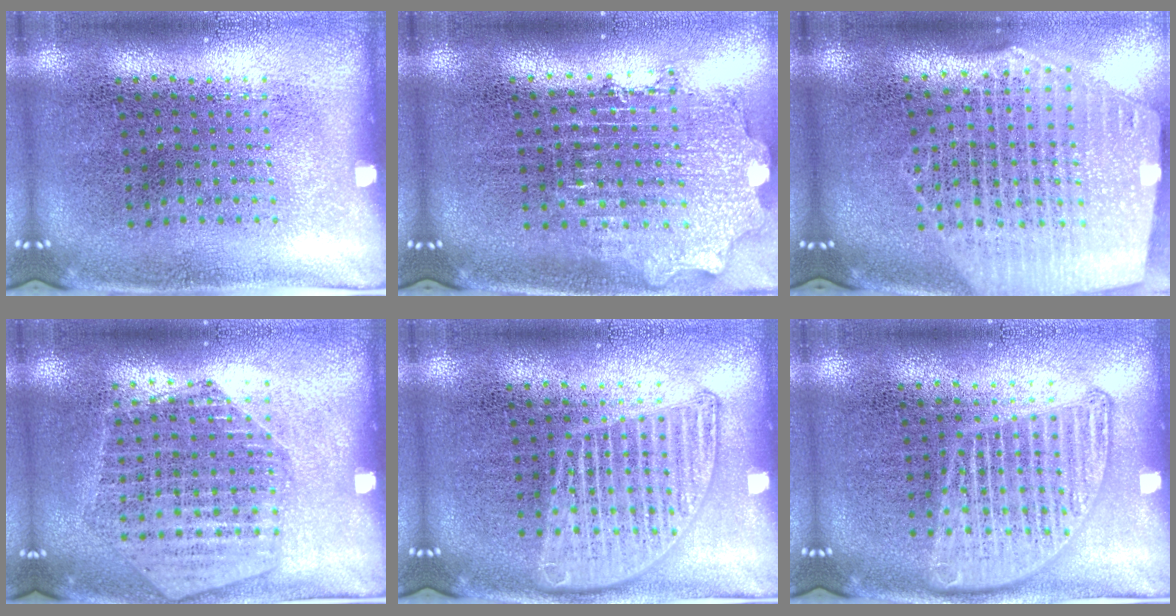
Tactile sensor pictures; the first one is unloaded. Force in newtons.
{"total": 1.9, "press": 1.5, "slide": 1.2}
{"total": 2.7, "press": 2.3, "slide": 1.4}
{"total": 1.6, "press": 1.6, "slide": 0.2}
{"total": 2.4, "press": 2.3, "slide": 0.3}
{"total": 1.4, "press": 1.4, "slide": 0.2}